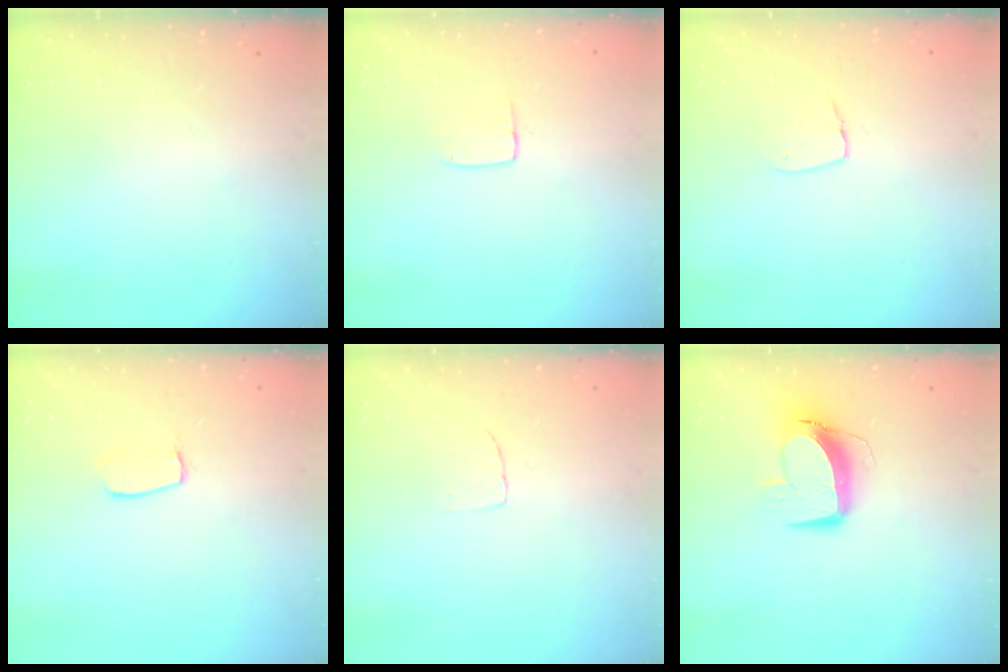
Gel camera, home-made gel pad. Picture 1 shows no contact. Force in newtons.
{"total": 5.8, "press": 5.8, "slide": 0.4}
{"total": 4.6, "press": 4.6, "slide": 0.4}
{"total": 5.9, "press": 5.9, "slide": 0.3}
{"total": 2.4, "press": 2.4, "slide": 0.1}
{"total": 11.2, "press": 11.1, "slide": 1.2}